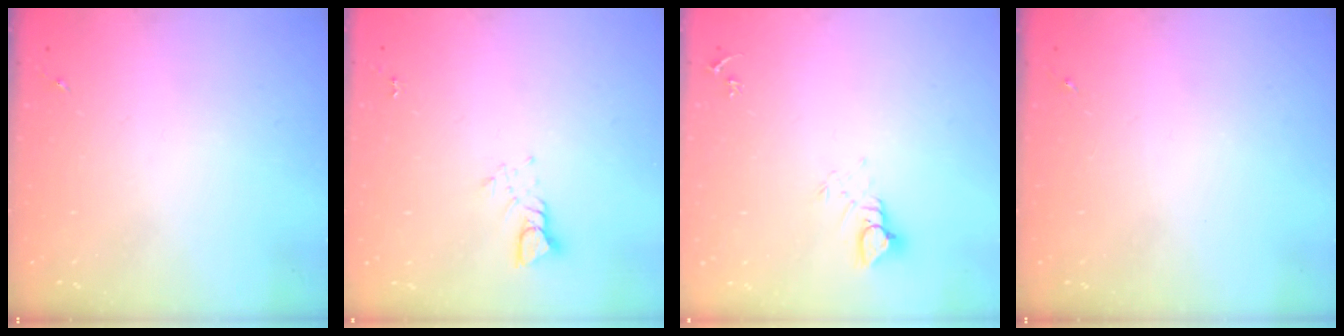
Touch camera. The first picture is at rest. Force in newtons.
{"total": 3.8, "press": 3.8, "slide": 0.3}
{"total": 4.3, "press": 4.3, "slide": 0.3}
{"total": 0.0}